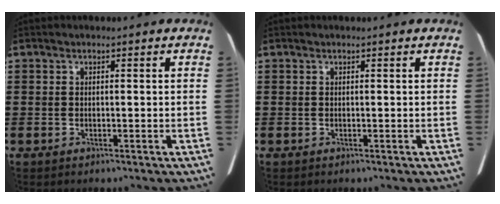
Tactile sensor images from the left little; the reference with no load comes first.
{"total": 0.0}